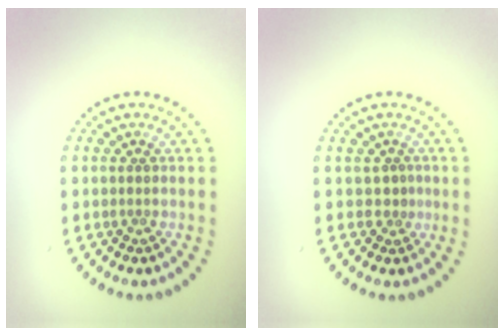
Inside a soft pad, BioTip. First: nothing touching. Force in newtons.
{"total": 1.1, "press": 0.5, "slide": 1.0}